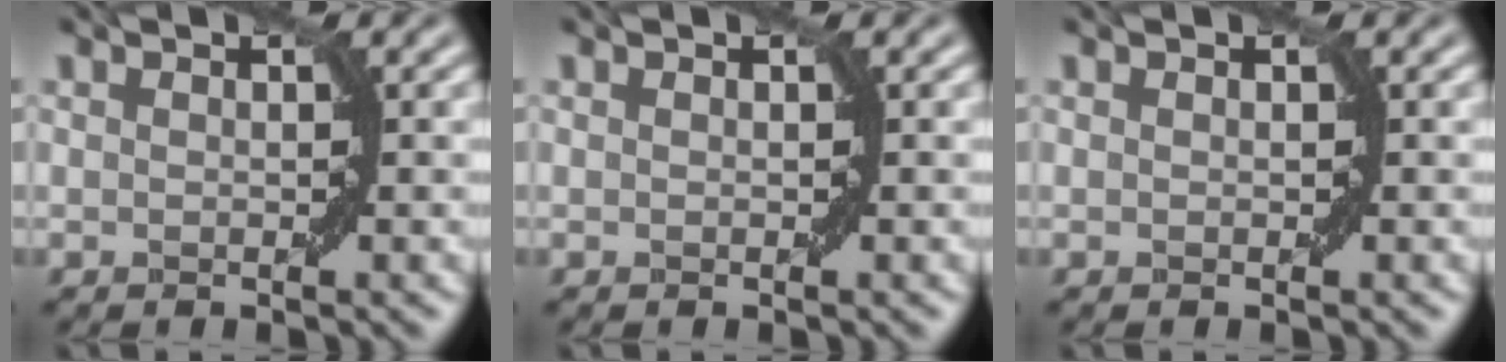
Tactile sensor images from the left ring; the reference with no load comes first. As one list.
[{"total": 0.0}, {"total": 0.0}]